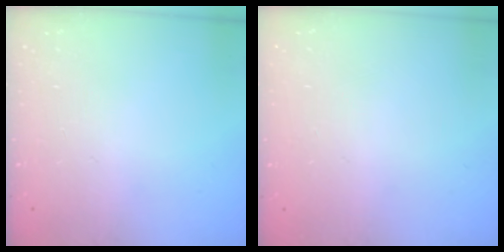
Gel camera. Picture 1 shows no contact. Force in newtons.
{"total": 0.0}